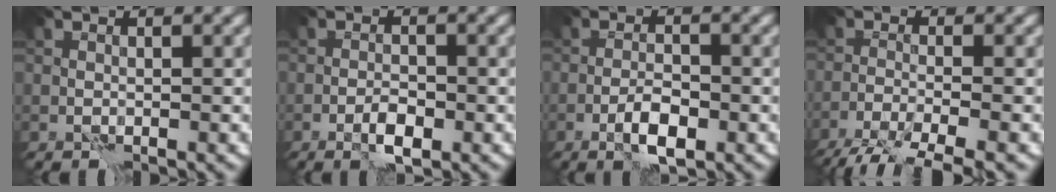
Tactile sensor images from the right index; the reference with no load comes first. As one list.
[{"total": 2.2, "force": [-1.0, 0.7, 1.9], "torque": [-0.033, 0.001, -0.019]}, {"total": 3.1, "force": [-1.3, 1.0, 2.6], "torque": [-0.048, 0.003, -0.027]}, {"total": 5.5, "force": [-4.4, 0.7, 3.3], "torque": [-0.054, -0.008, -0.083]}]